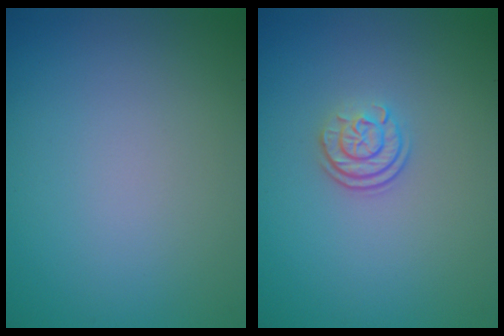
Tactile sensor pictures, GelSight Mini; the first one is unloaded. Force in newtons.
{"total": 2.4, "press": 1.8, "slide": 1.5}